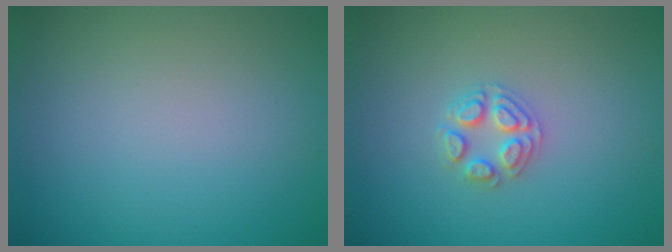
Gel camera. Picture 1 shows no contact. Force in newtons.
{"total": 2.5, "press": 2.5, "slide": 0.3}